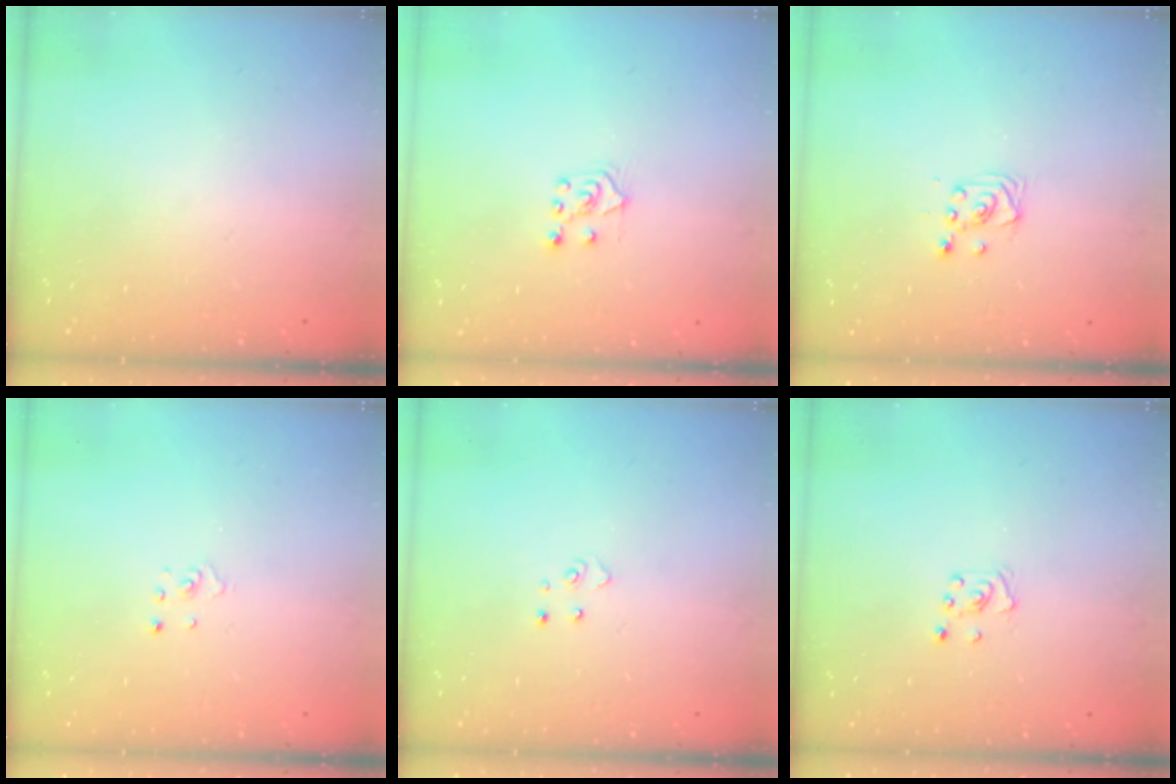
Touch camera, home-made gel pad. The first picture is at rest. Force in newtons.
{"total": 5.5, "press": 5.5, "slide": 0.4}
{"total": 2.9, "press": 2.9, "slide": 0.4}
{"total": 1.1, "press": 1.1, "slide": 0.1}
{"total": 3.8, "press": 3.8, "slide": 0.4}
{"total": 2.8, "press": 2.8, "slide": 0.3}